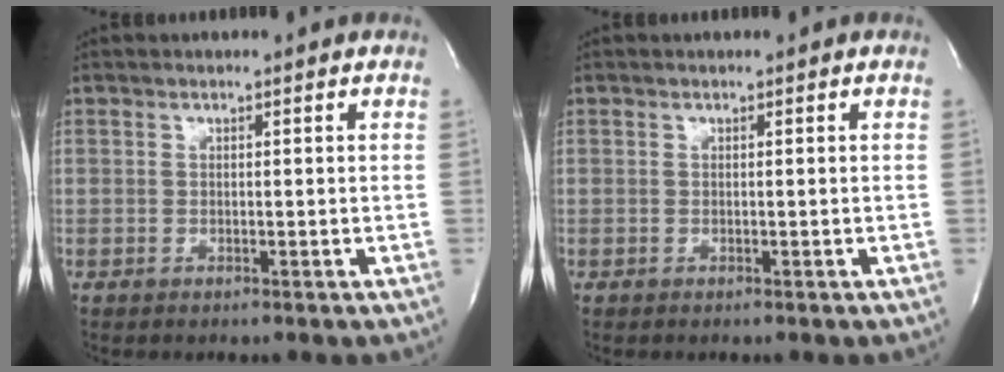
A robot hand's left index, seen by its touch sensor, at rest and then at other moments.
{"total": 0.0}